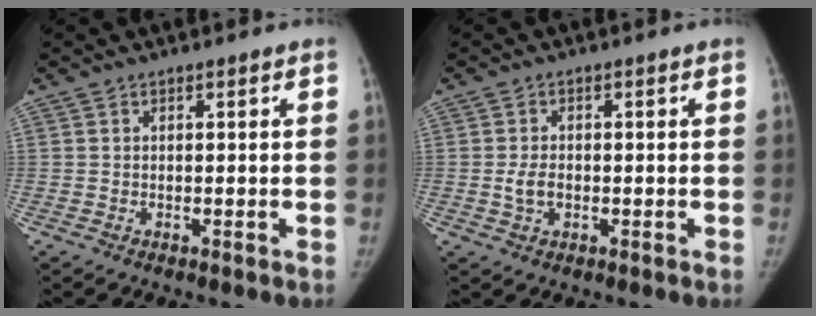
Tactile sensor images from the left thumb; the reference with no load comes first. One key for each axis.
{"total": 3.4, "fx": -0.6, "fy": 2.3, "fz": 2.4, "tx": -0.044, "ty": 0.006, "tz": -0.011}